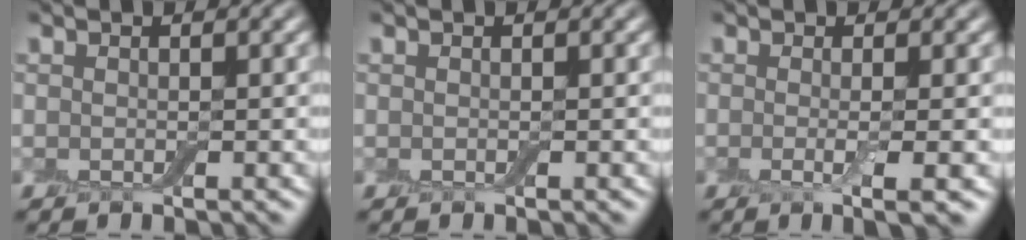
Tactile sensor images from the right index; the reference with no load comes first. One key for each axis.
{"total": 0.0}
{"total": 2.7, "fx": -0.4, "fy": 0.6, "fz": 2.6, "tx": -0.039, "ty": -0.008, "tz": -0.008}